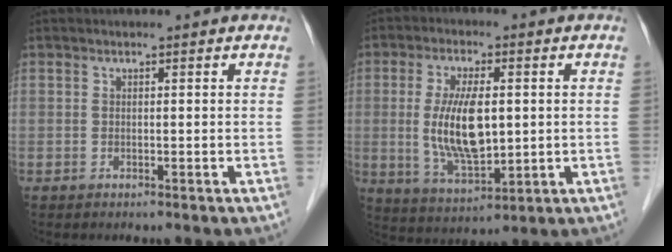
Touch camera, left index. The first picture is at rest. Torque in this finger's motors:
{"motor_torque": [2.13, -0.01, 0.74, 0.21]}